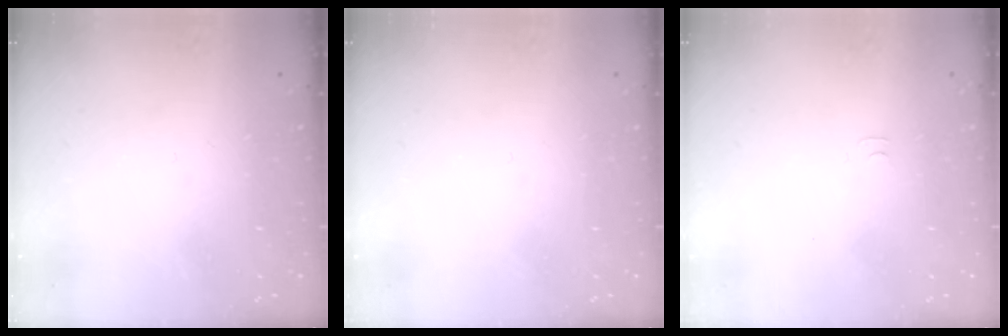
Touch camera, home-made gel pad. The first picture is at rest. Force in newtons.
{"total": 0.0}
{"total": 3.7, "press": 3.7, "slide": 0.4}